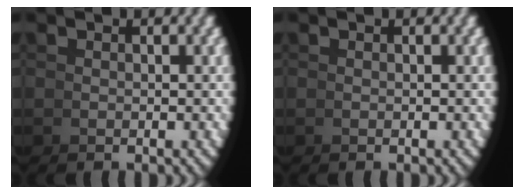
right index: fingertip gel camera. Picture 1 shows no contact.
{"total": 0.0}